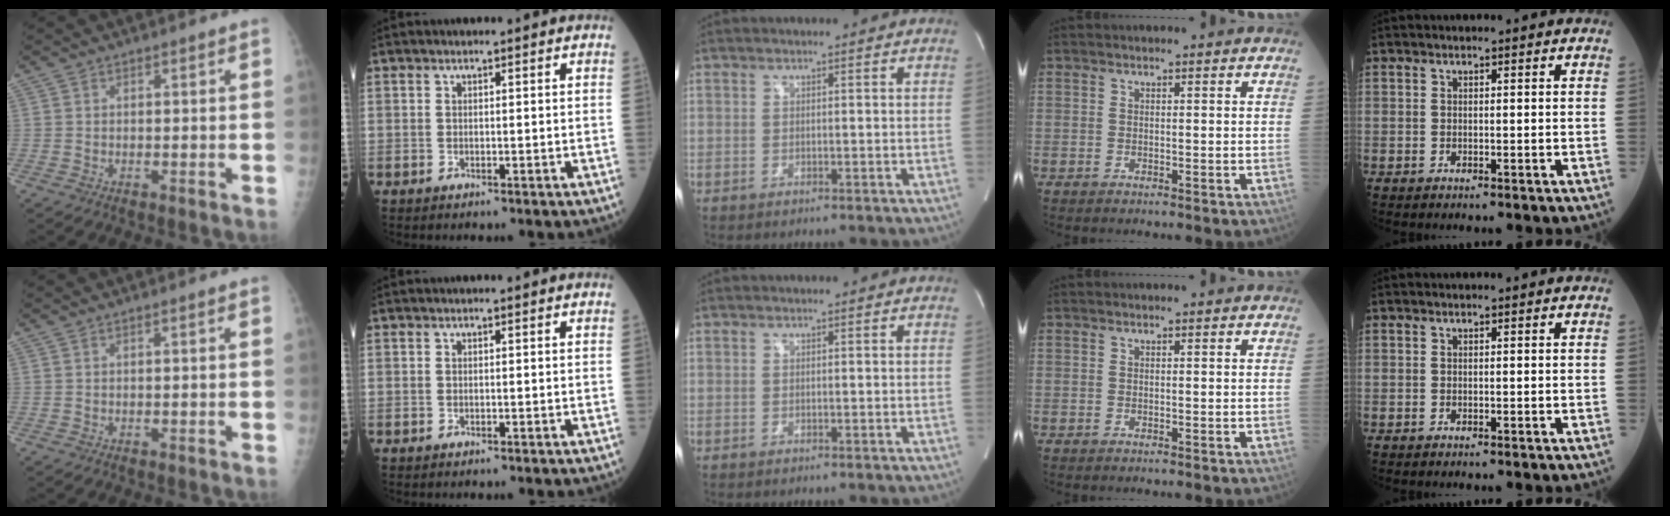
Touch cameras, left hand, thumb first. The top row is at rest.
{}